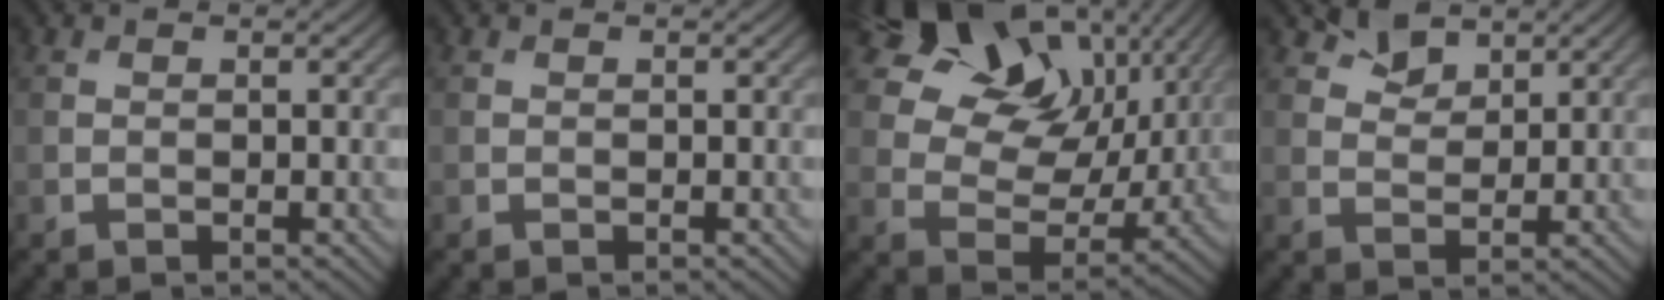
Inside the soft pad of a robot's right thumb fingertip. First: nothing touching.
{"total": 0.0}
{"total": 16.5, "force": [9.2, 10.2, 9.1], "torque": [-0.186, 0.030, 0.156]}
{"total": 3.3, "force": [2.5, 1.8, 1.2], "torque": [-0.027, -0.004, 0.052]}